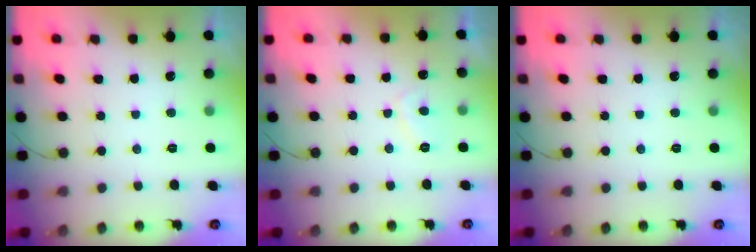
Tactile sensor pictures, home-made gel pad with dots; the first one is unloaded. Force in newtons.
{"total": 2.5, "press": 2.3, "slide": 0.8}
{"total": 0.0}